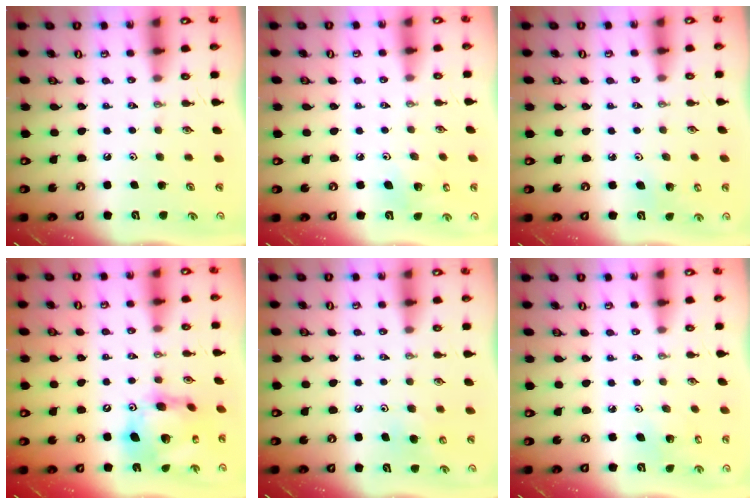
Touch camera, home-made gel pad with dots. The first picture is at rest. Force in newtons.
{"total": 4.7, "press": 4.5, "slide": 1.3}
{"total": 3.9, "press": 3.7, "slide": 1.3}
{"total": 17.3, "press": 17.2, "slide": 1.8}
{"total": 5.9, "press": 5.7, "slide": 1.6}
{"total": 4.1, "press": 4.1, "slide": 0.4}